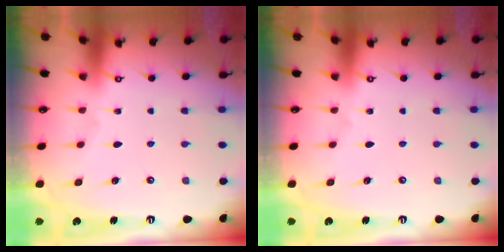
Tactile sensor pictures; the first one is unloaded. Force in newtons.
{"total": 0.0}